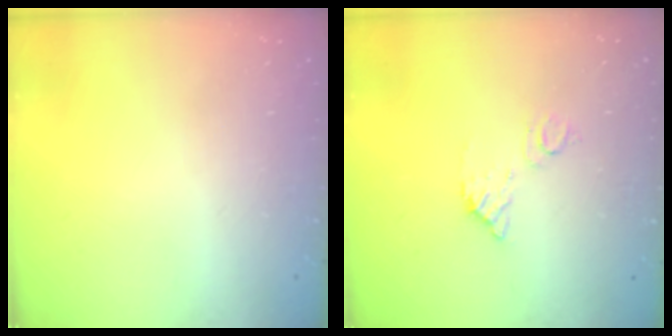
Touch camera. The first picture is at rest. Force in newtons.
{"total": 6.2, "press": 6.1, "slide": 0.4}